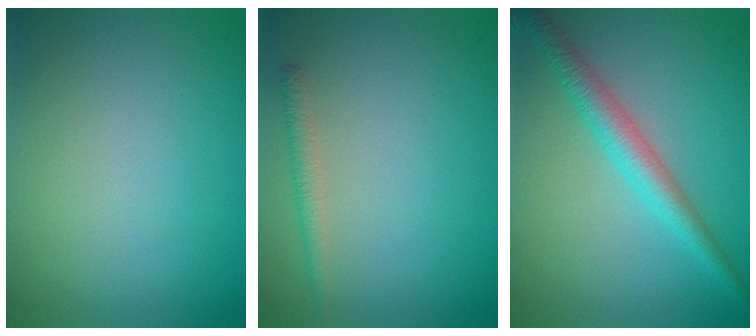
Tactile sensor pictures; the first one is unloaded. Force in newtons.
{"total": 1.4, "press": 1.4, "slide": 0.1}
{"total": 3.3, "press": 3.3, "slide": 0.1}